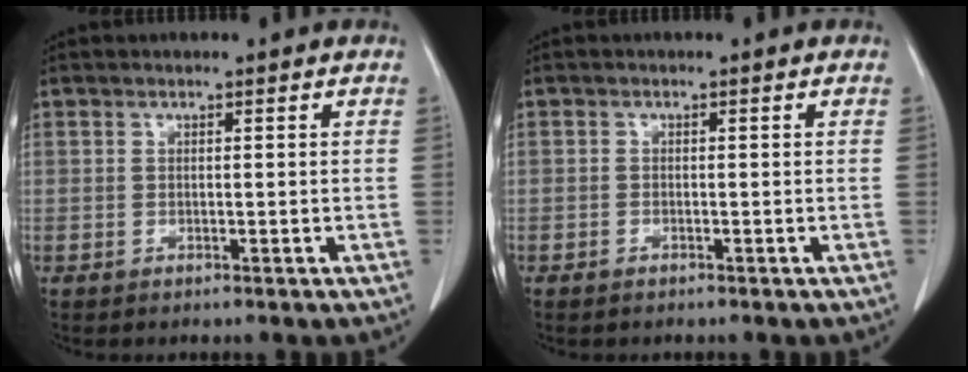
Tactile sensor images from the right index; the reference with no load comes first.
{"total": 0.7, "force": [-0.6, 0.3, 0.3], "torque": [-0.008, -0.001, -0.007]}